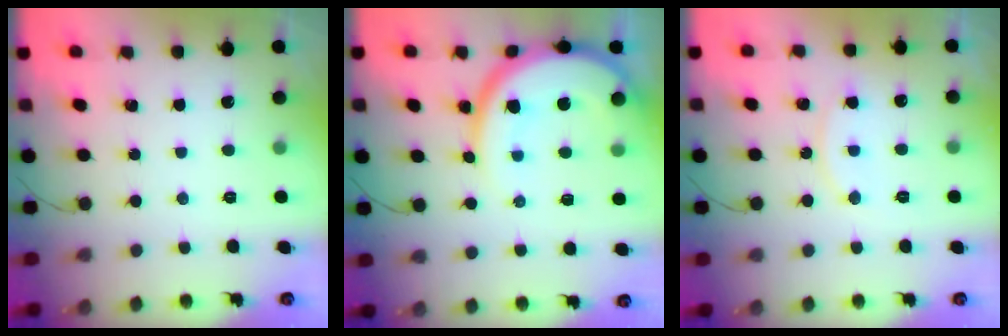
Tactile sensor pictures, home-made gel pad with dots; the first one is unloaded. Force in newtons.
{"total": 15.1, "press": 15.0, "slide": 1.9}
{"total": 7.8, "press": 7.8, "slide": 0.6}